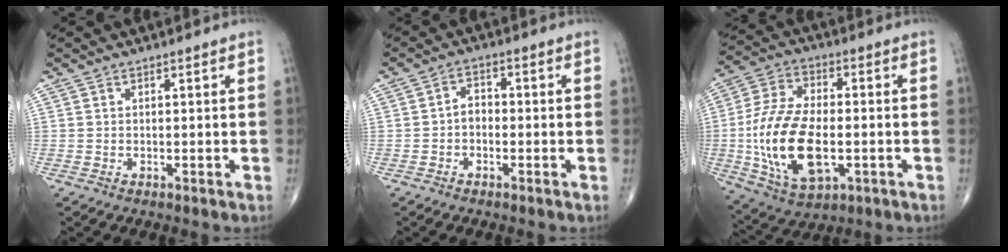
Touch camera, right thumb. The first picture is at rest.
{"total": 3.0, "force": [-0.9, 2.2, 1.8], "torque": [-0.016, 0.018, -0.027]}
{"total": 19.4, "force": [-3.0, 10.4, 16.2], "torque": [-0.318, 0.008, -0.045]}